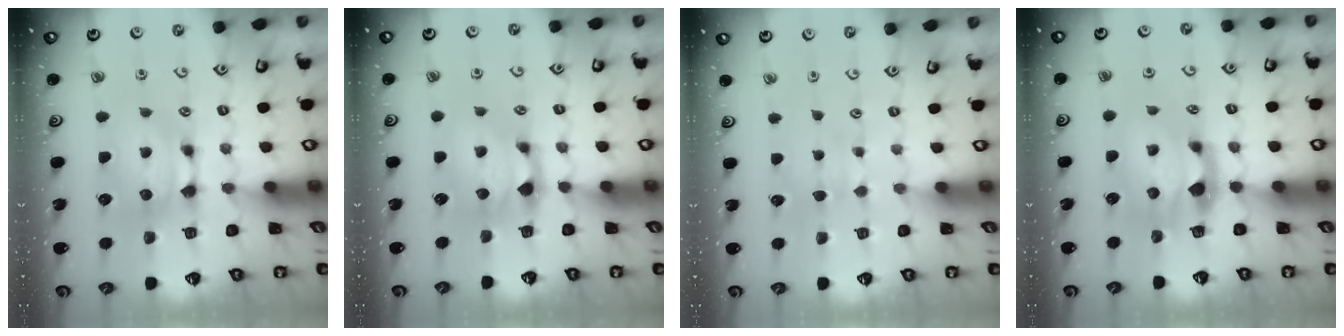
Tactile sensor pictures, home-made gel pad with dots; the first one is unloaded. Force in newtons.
{"total": 1.3, "press": 0.4, "slide": 1.2}
{"total": 3.3, "press": 3.3, "slide": 0.3}
{"total": 2.2, "press": 1.8, "slide": 1.3}